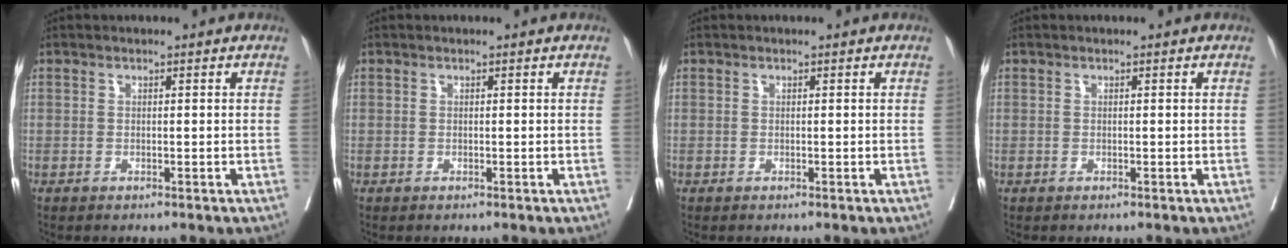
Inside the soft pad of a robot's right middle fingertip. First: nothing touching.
{"total": 0.0}
{"total": 0.0}
{"total": 0.0}